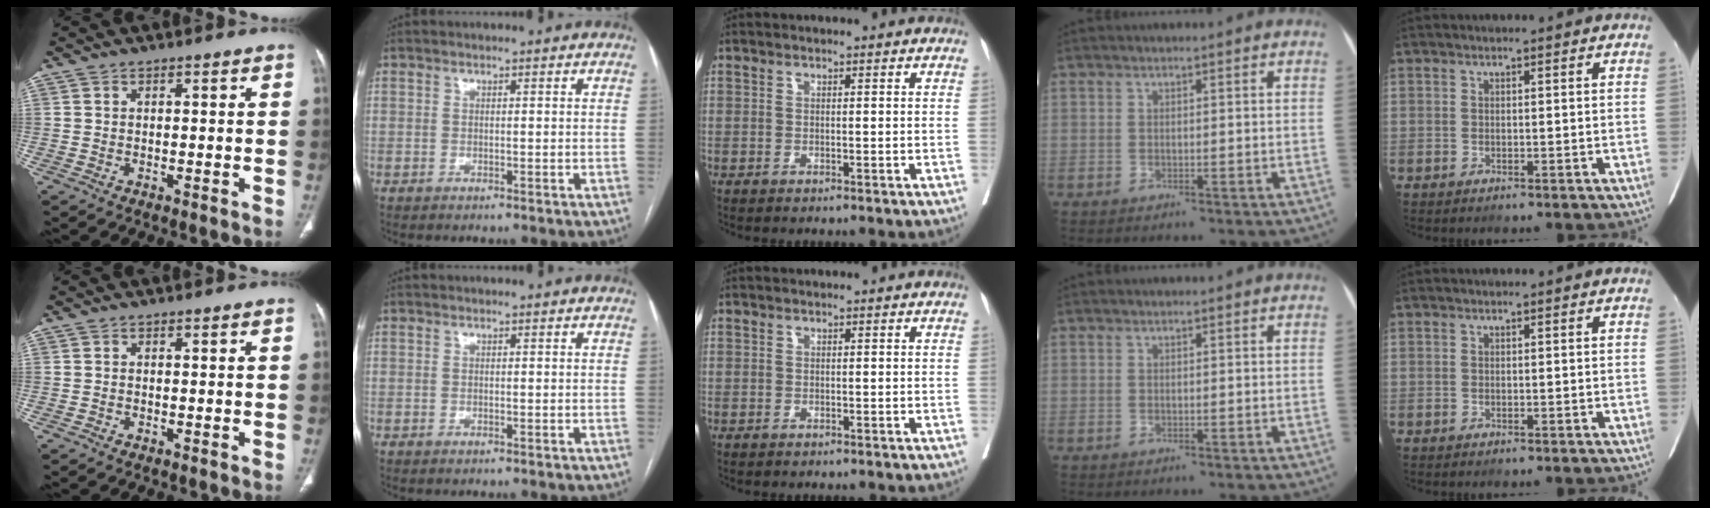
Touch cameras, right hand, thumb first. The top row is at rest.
{}